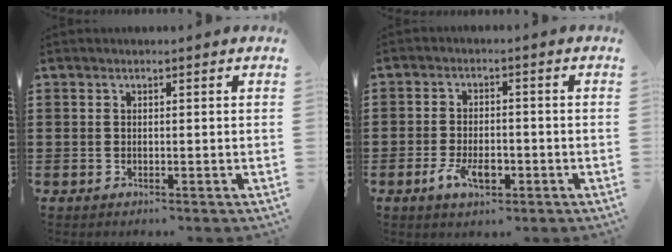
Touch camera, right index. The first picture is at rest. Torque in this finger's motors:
{"motor_torque": [1.15, 0.99, 0.24, 0.00]}